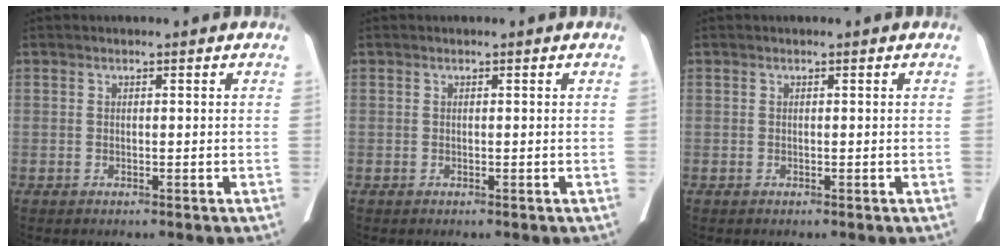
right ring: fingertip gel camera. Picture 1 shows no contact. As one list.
[{"total": 0.0}, {"total": 0.0}]